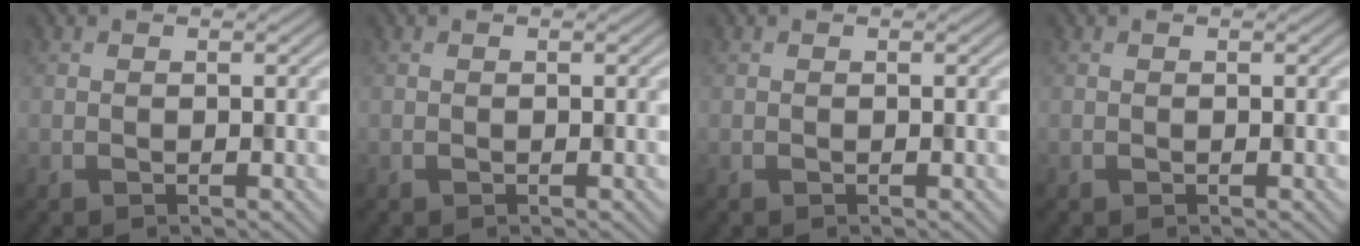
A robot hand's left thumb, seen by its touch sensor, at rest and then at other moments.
{"total": 0.0}
{"total": 0.0}
{"total": 0.0}